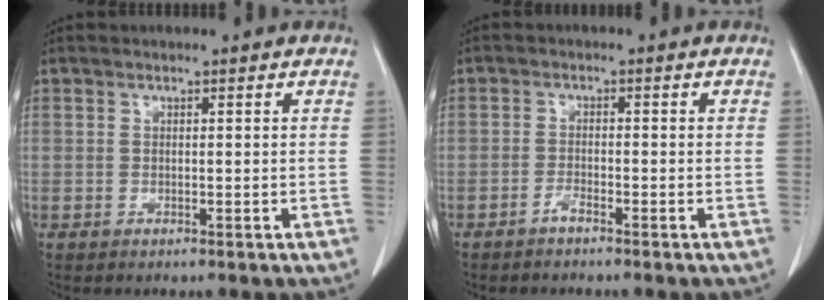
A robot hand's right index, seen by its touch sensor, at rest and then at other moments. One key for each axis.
{"total": 1.4, "fx": -1.3, "fy": 0.1, "fz": 0.6, "tx": -0.013, "ty": 0.002, "tz": -0.025}